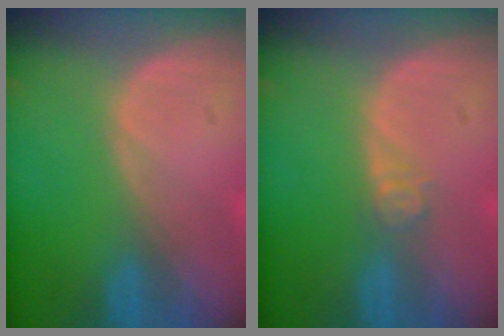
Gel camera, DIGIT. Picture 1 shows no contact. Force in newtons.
{"total": 2.4, "press": 2.0, "slide": 1.3}